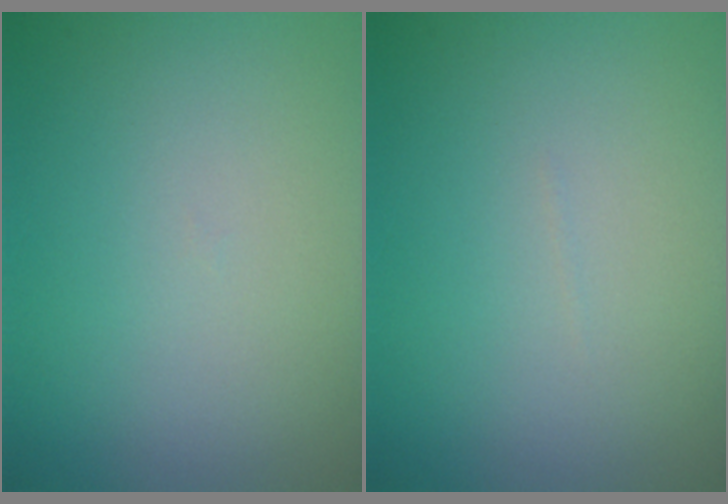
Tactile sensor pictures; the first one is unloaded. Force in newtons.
{"total": 0.0}